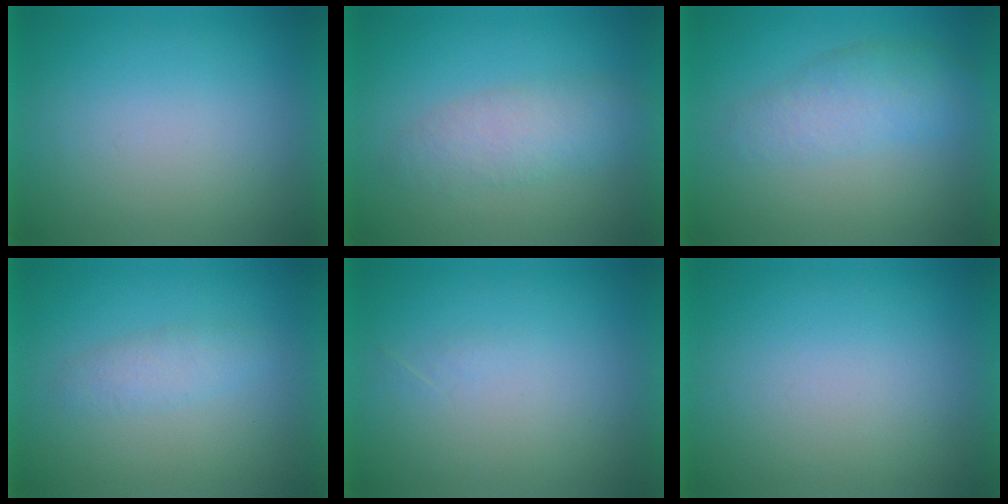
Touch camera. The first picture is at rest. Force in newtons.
{"total": 3.2}
{"total": 3.0}
{"total": 2.3}
{"total": 1.0}
{"total": 0.0}